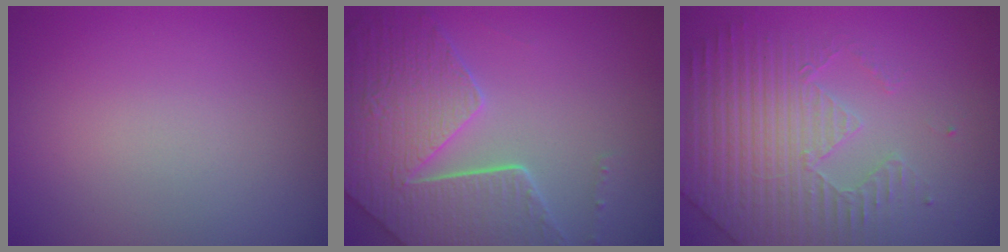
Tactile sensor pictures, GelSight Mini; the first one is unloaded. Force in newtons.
{"total": 8.0, "press": 5.8, "slide": 5.5}
{"total": 4.4, "press": 4.3, "slide": 1.1}